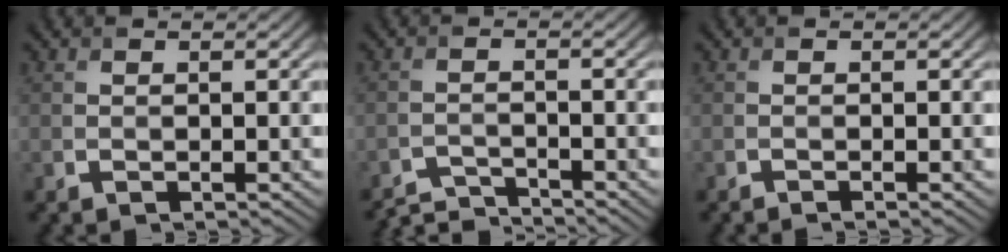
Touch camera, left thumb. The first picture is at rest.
{"total": 3.5, "force": [-3.5, 0.3, 0.5], "torque": [-0.009, -0.003, -0.070]}
{"total": 0.5, "force": [-0.4, 0.1, 0.3], "torque": [-0.004, -0.003, -0.011]}